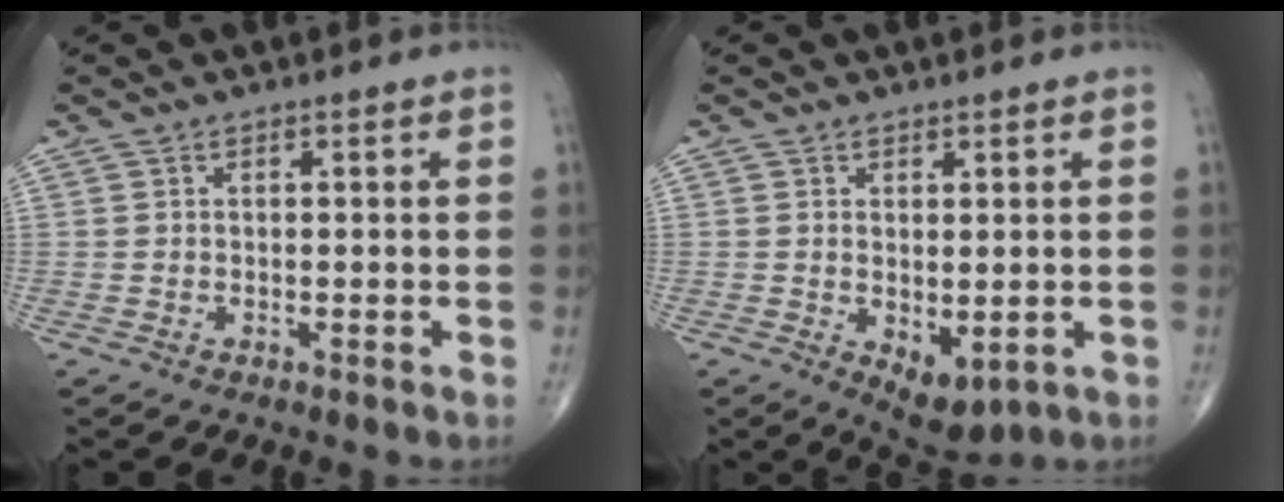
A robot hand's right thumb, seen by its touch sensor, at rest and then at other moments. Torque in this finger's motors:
{"motor_torque": [-0.40, 0.15, -0.32, -0.19, 0.10]}